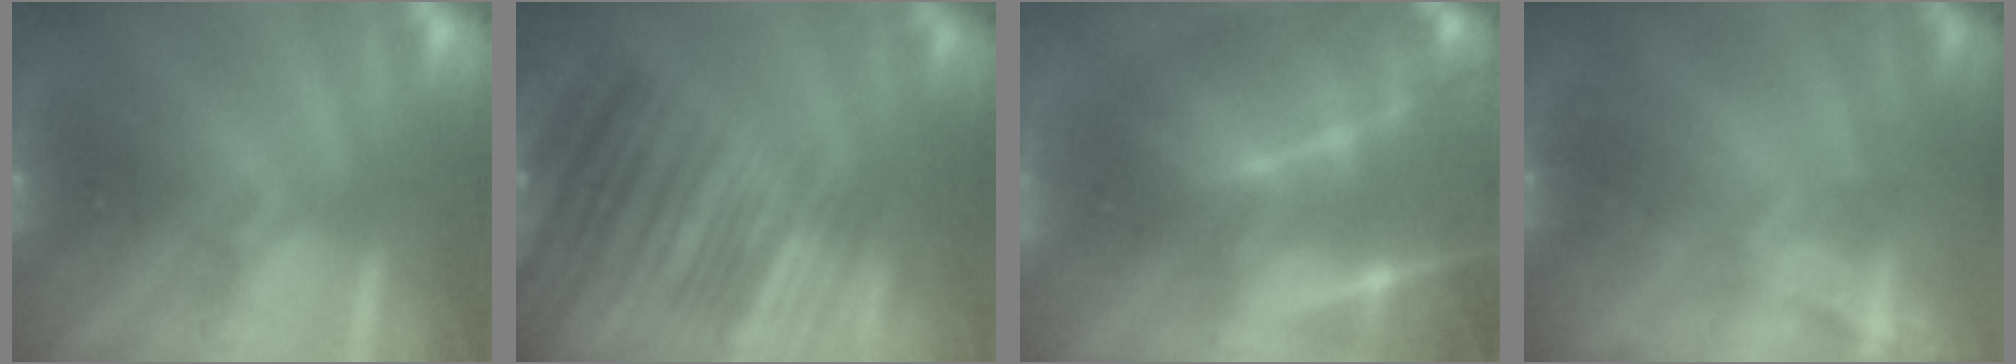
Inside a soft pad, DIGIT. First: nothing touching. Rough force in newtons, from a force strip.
{"total": 7.4}
{"total": 7.0}
{"total": 2.2}